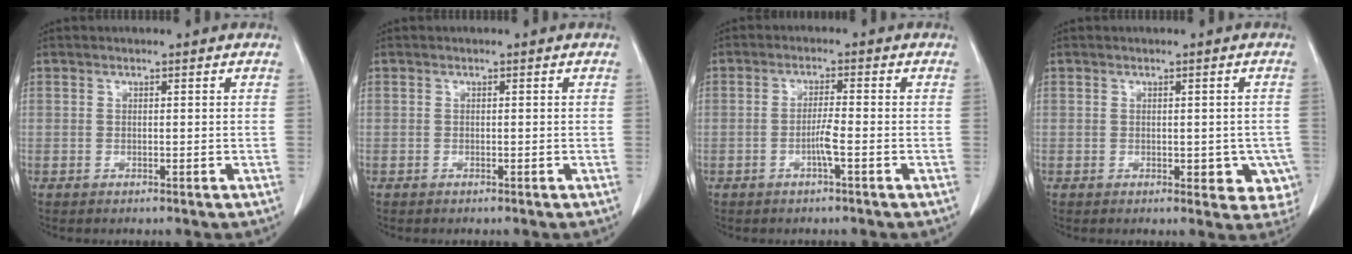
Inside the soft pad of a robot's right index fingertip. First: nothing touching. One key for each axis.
{"total": 0.0}
{"total": 2.9, "fx": -1.1, "fy": -0.2, "fz": 2.7, "tx": -0.050, "ty": -0.002, "tz": -0.023}
{"total": 5.8, "fx": -1.4, "fy": 3.2, "fz": 4.7, "tx": -0.028, "ty": 0.002, "tz": -0.011}